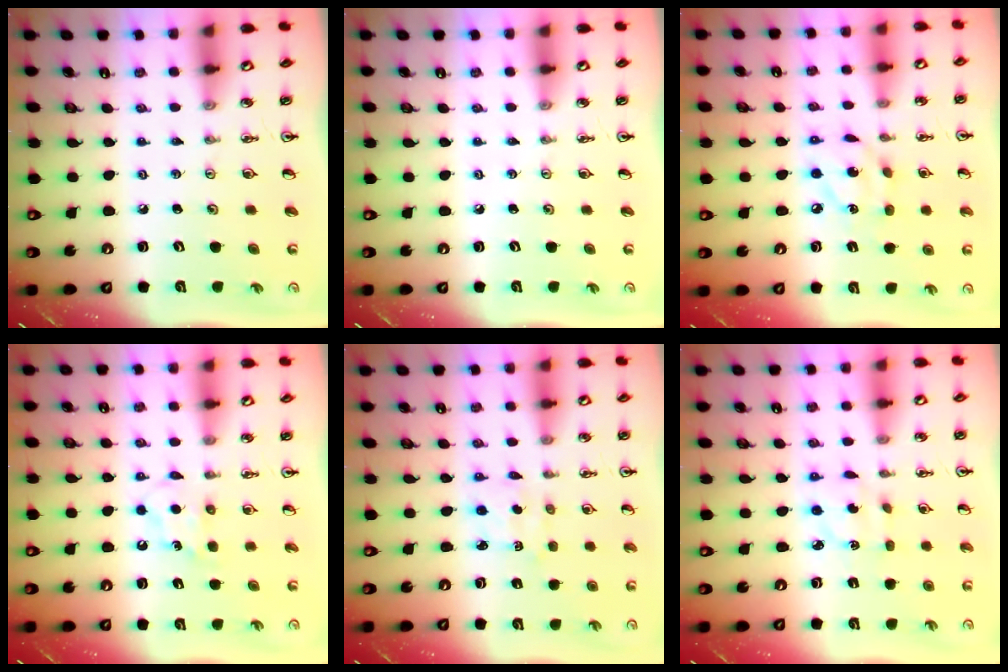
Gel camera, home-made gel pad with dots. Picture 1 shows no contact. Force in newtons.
{"total": 0.0}
{"total": 8.5, "press": 8.4, "slide": 0.4}
{"total": 4.2, "press": 4.1, "slide": 0.7}
{"total": 2.4, "press": 2.4, "slide": 0.3}
{"total": 3.3, "press": 3.3, "slide": 0.7}